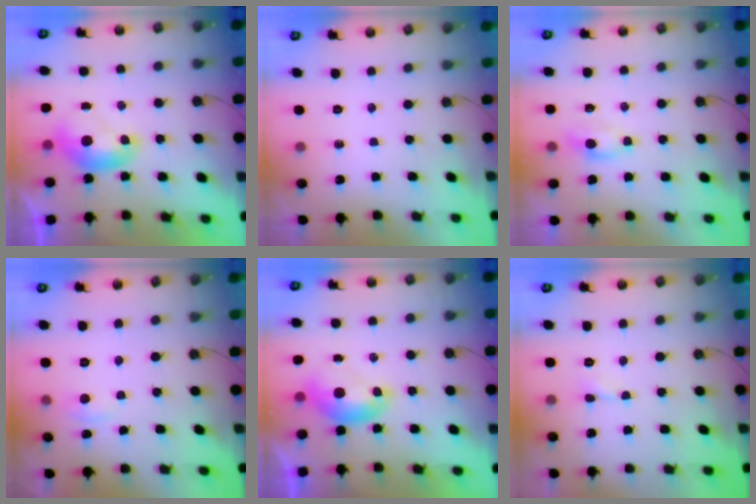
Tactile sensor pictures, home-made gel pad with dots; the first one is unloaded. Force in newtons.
{"total": 0.0}
{"total": 0.5, "press": 0.3, "slide": 0.5}
{"total": 2.9, "press": 2.9, "slide": 0.4}
{"total": 0.0}
{"total": 0.8, "press": 0.8, "slide": 0.3}